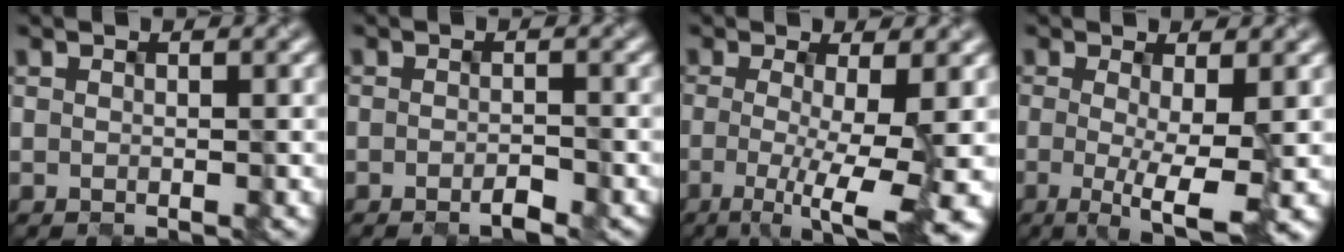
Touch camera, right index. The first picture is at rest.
{"total": 1.4, "force": [-1.1, 0.3, 0.9], "torque": [-0.017, -0.005, -0.013]}
{"total": 8.1, "force": [-1.3, 1.7, 7.8], "torque": [-0.099, -0.011, -0.019]}
{"total": 4.8, "force": [-0.7, 0.9, 4.7], "torque": [-0.066, -0.012, -0.008]}